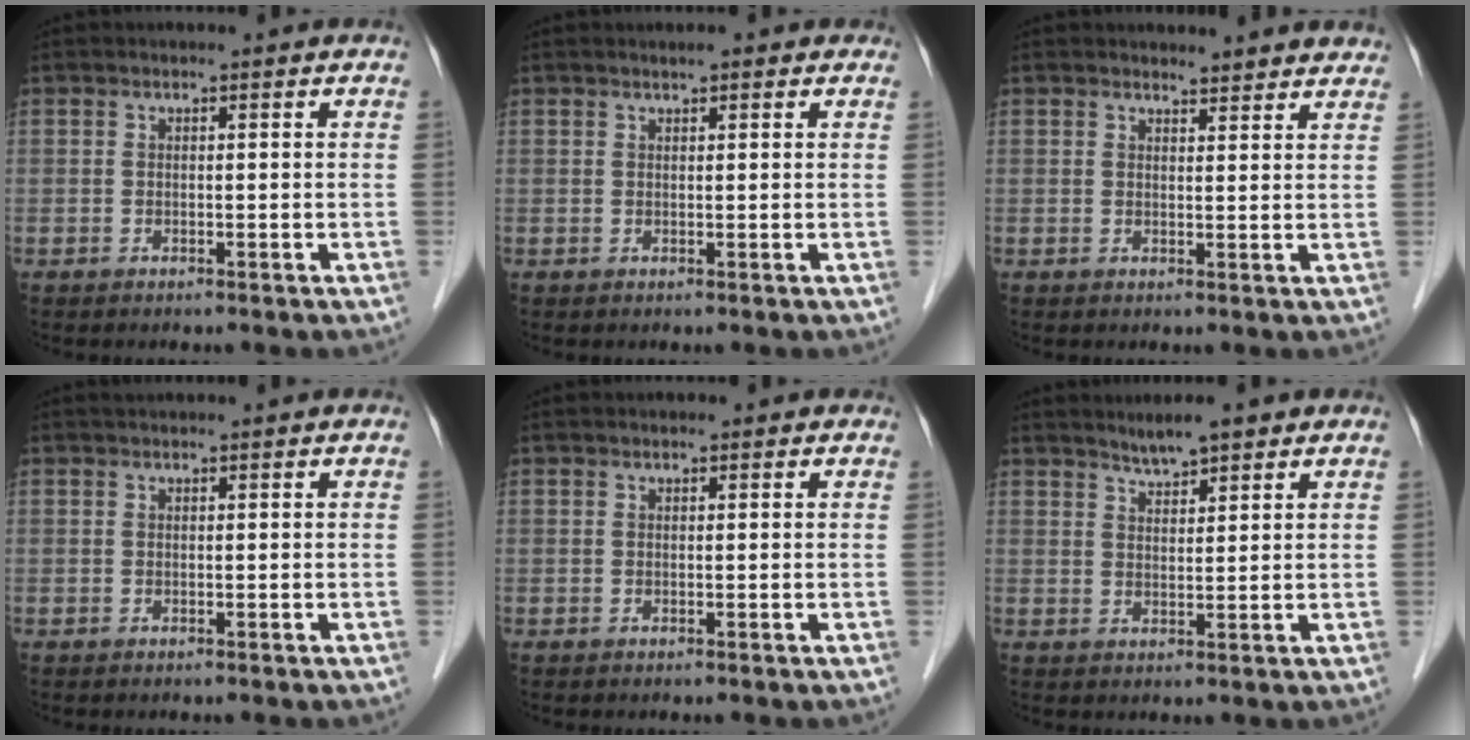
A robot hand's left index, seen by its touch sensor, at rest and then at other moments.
{"total": 1.8, "force": [1.4, 0.6, 0.9], "torque": [-0.014, 0.011, 0.018]}
{"total": 5.3, "force": [5.1, 1.3, 0.4], "torque": [0.001, 0.000, 0.044]}
{"total": 1.1, "force": [1.0, 0.0, 0.3], "torque": [-0.008, 0.017, 0.023]}
{"total": 1.1, "force": [0.9, 0.6, 0.3], "torque": [-0.008, 0.011, 0.012]}
{"total": 4.1, "force": [3.5, 0.7, 2.1], "torque": [-0.040, 0.009, 0.060]}